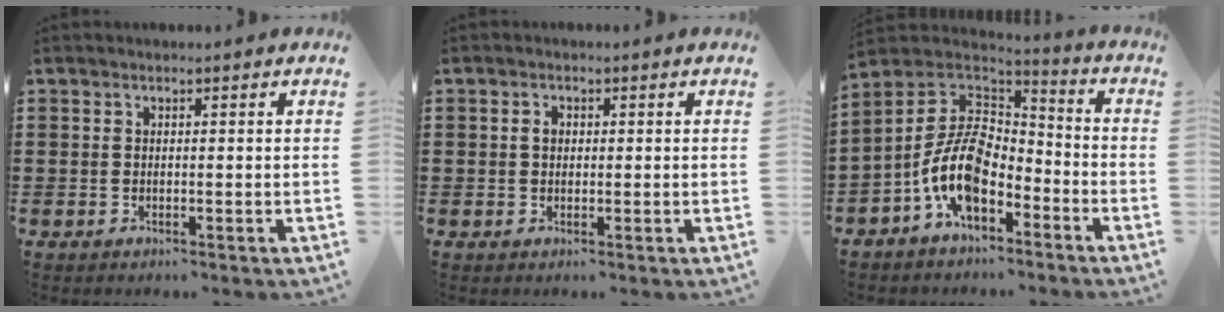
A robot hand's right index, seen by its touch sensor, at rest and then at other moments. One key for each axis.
{"total": 1.5, "fx": 0.2, "fy": 1.1, "fz": 1.0, "tx": -0.020, "ty": 0.007, "tz": 0.002}
{"total": 11.8, "fx": -4.7, "fy": 6.5, "fz": 8.7, "tx": -0.204, "ty": 0.003, "tz": -0.097}